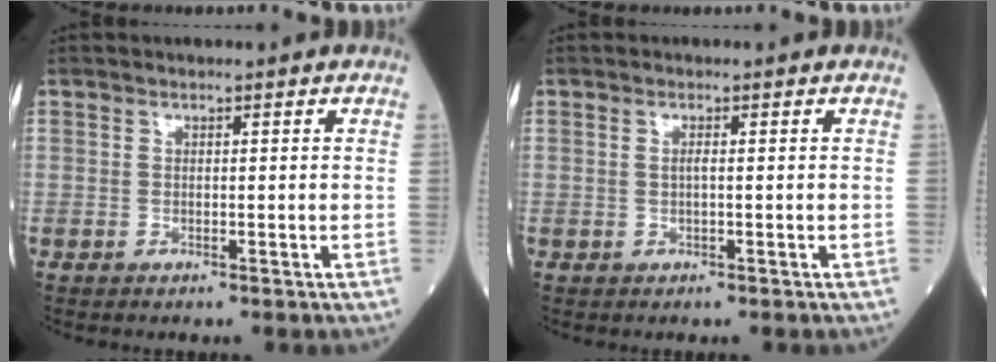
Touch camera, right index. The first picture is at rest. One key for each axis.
{"total": 1.0, "fx": 0.2, "fy": 0.1, "fz": 0.9, "tx": -0.022, "ty": 0.000, "tz": 0.002}